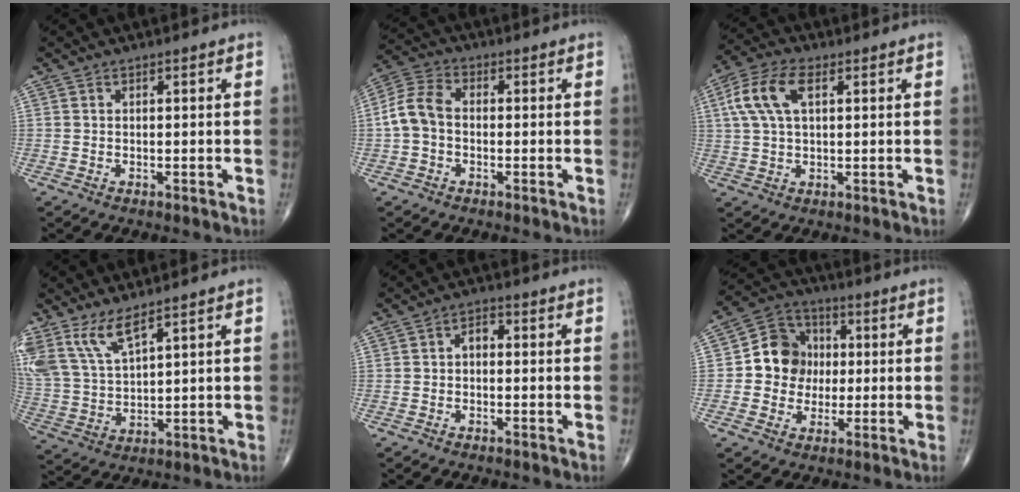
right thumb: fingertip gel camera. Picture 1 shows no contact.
{"total": 6.9, "force": [-0.7, 4.9, 4.8], "torque": [-0.094, 0.023, -0.025]}
{"total": 9.3, "force": [2.8, 4.7, 7.5], "torque": [-0.167, 0.020, 0.052]}
{"total": 9.3, "force": [6.4, 2.8, 6.1], "torque": [-0.130, -0.026, 0.147]}
{"total": 2.5, "force": [-0.3, 1.7, 1.9], "torque": [-0.021, 0.015, -0.014]}
{"total": 10.6, "force": [0.1, 9.5, 4.6], "torque": [-0.036, 0.022, -0.009]}